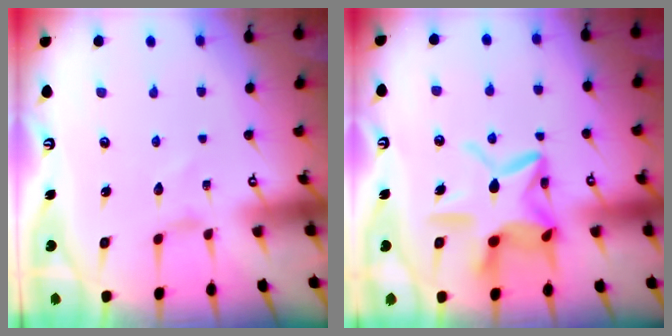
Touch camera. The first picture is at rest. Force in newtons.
{"total": 15.8, "press": 15.7, "slide": 1.3}